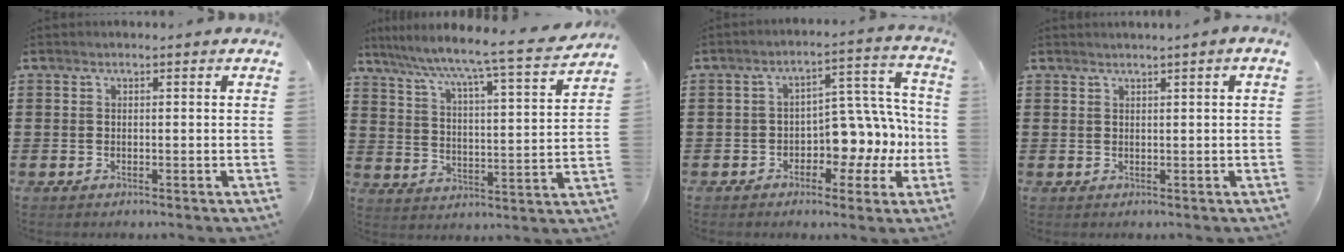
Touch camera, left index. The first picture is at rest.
{"total": 6.0, "force": [5.2, -0.9, 2.8], "torque": [-0.078, -0.050, 0.076]}
{"total": 7.5, "force": [-1.1, 4.8, 5.7], "torque": [-0.094, -0.009, -0.024]}
{"total": 0.8, "force": [0.6, -0.3, 0.5], "torque": [-0.008, -0.003, 0.011]}